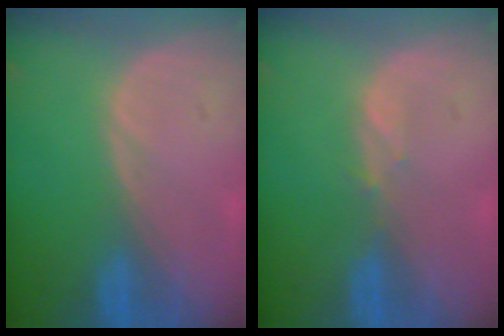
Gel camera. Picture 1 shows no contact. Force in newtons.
{"total": 0.8, "press": 0.8, "slide": 0.3}